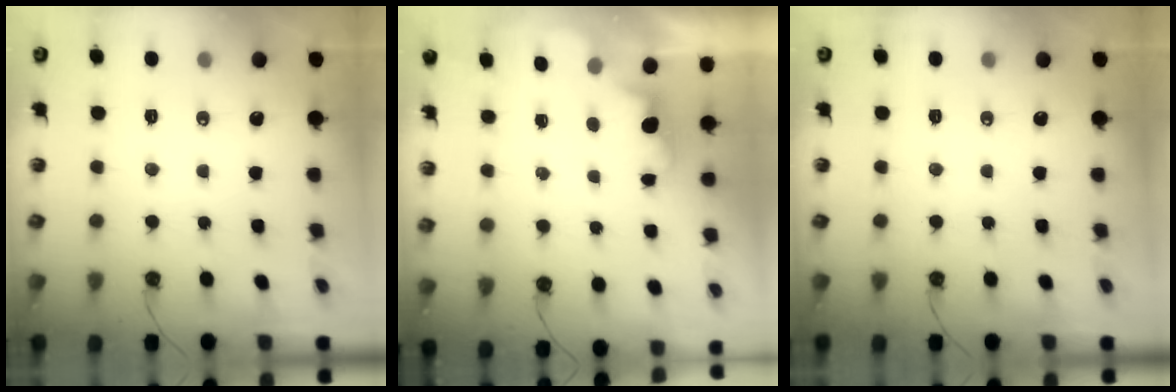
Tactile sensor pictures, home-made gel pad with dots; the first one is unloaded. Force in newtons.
{"total": 0.9, "press": 0.6, "slide": 0.7}
{"total": 0.0}